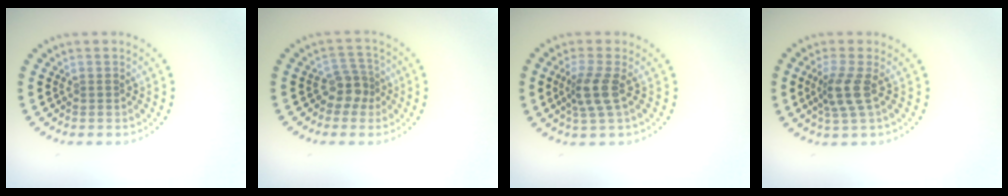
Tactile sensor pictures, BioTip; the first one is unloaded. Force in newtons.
{"total": 2.4, "press": 1.9, "slide": 1.6}
{"total": 2.8, "press": 2.2, "slide": 1.8}
{"total": 2.6, "press": 2.0, "slide": 1.8}